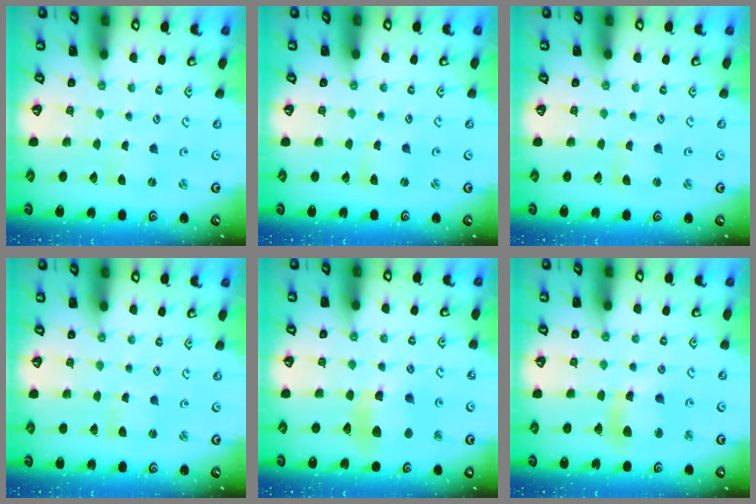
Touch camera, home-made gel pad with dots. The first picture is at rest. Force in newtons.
{"total": 1.4, "press": 1.4, "slide": 0.2}
{"total": 1.6, "press": 1.5, "slide": 0.3}
{"total": 1.7, "press": 1.7, "slide": 0.3}
{"total": 9.8, "press": 9.7, "slide": 1.2}
{"total": 10.0, "press": 9.9, "slide": 1.4}